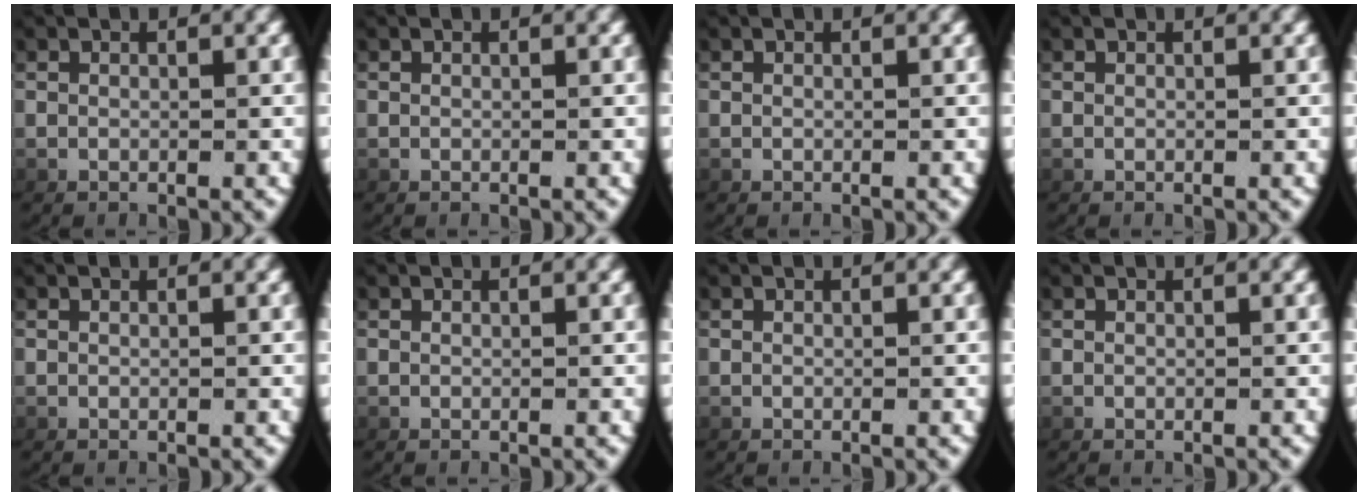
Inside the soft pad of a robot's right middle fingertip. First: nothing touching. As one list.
[{"total": 0.0}, {"total": 0.0}, {"total": 0.0}, {"total": 0.0}, {"total": 0.0}, {"total": 1.4, "force": [0.0, -1.3, -0.5], "torque": [0.009, 0.000, 0.006]}, {"total": 0.0}]